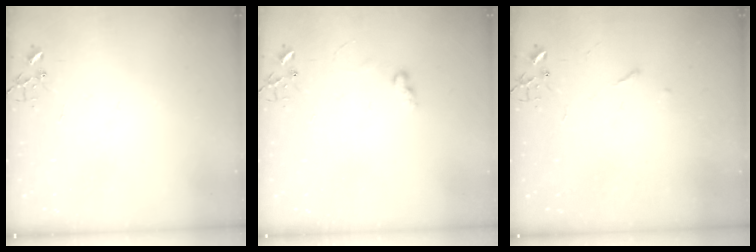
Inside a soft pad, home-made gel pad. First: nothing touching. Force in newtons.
{"total": 6.0, "press": 5.9, "slide": 0.7}
{"total": 2.9, "press": 2.8, "slide": 0.5}